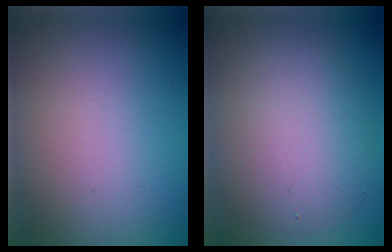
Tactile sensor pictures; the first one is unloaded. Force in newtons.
{"total": 5.7, "press": 5.7, "slide": 0.3}